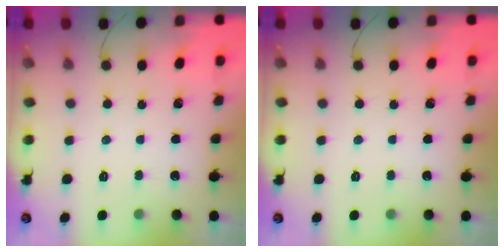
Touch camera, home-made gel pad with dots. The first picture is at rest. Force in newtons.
{"total": 0.0}